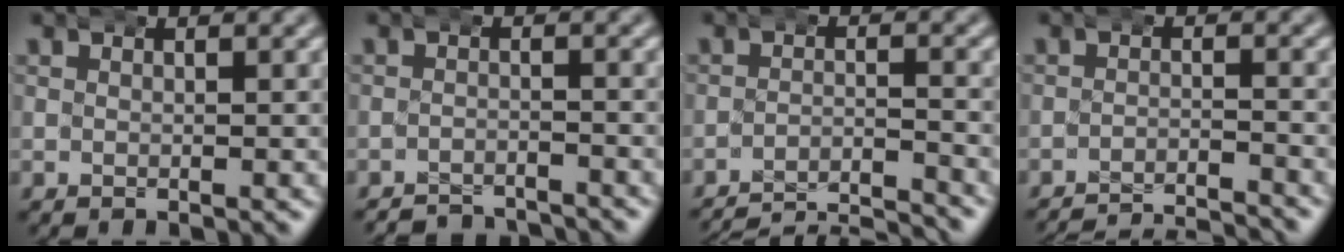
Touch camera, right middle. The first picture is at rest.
{"total": 4.8, "force": [-4.7, 0.8, 0.3], "torque": [-0.003, -0.013, -0.078]}
{"total": 14.4, "force": [-14.0, 2.9, 1.9], "torque": [0.003, -0.022, -0.223]}
{"total": 11.2, "force": [-10.9, 2.0, 1.4], "torque": [0.006, -0.017, -0.174]}